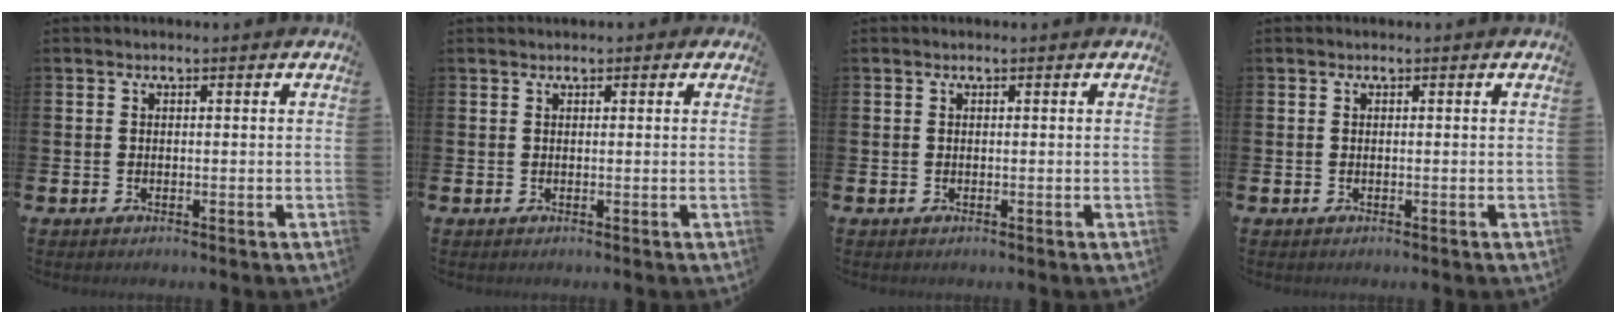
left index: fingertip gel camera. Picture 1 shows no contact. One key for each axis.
{"total": 0.0}
{"total": 0.0}
{"total": 0.0}